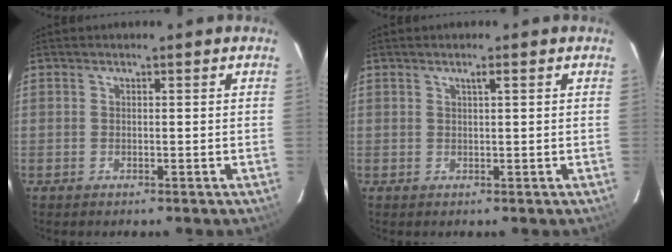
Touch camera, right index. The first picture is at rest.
{"total": 0.9, "force": [0.5, -0.1, 0.8], "torque": [-0.013, 0.004, 0.008]}